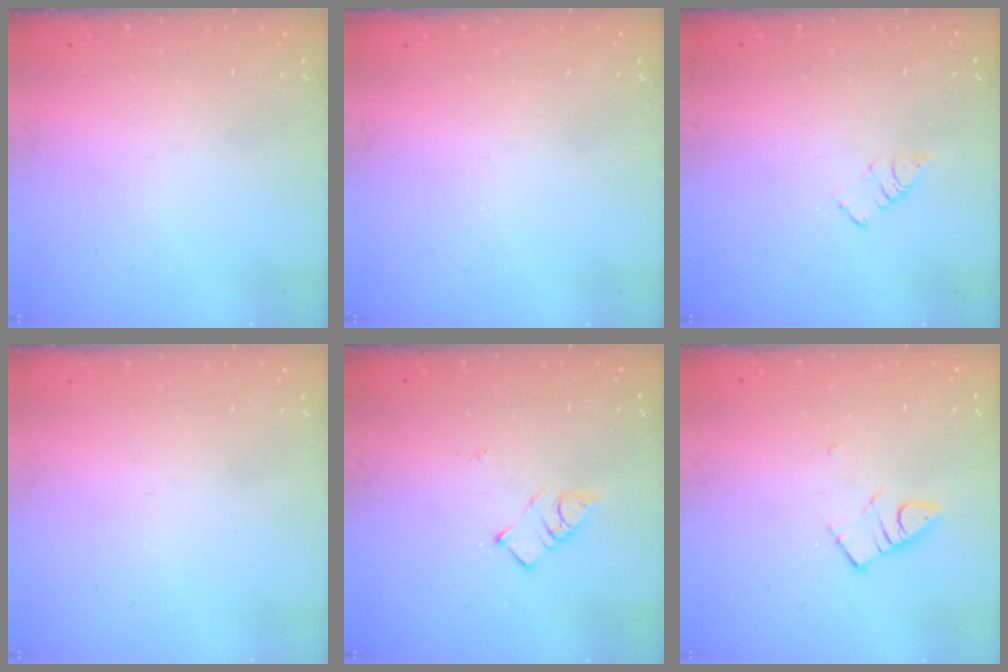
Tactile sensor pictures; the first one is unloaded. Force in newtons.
{"total": 2.2, "press": 2.1, "slide": 0.4}
{"total": 2.9, "press": 2.9, "slide": 0.4}
{"total": 1.7, "press": 1.6, "slide": 0.1}
{"total": 4.3, "press": 4.3, "slide": 0.1}
{"total": 2.8, "press": 2.7, "slide": 0.3}